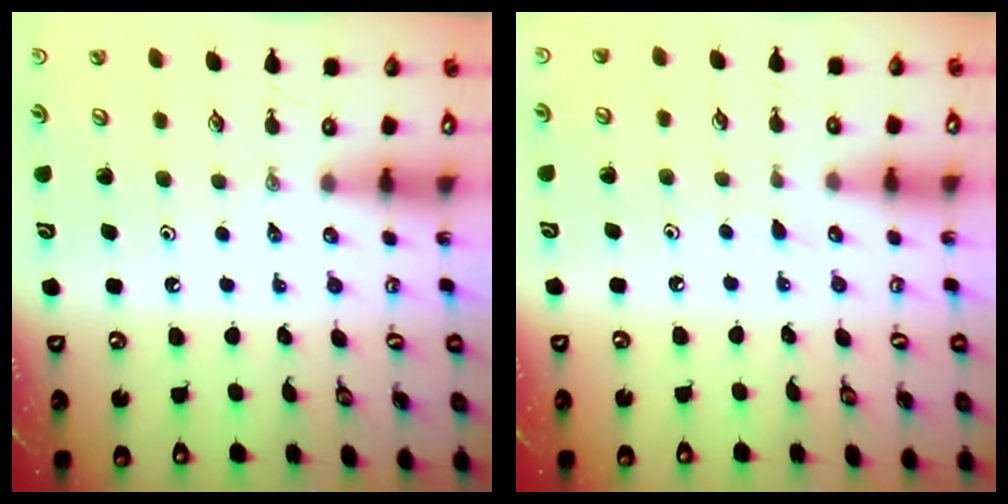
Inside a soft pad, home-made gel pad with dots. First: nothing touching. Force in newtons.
{"total": 2.9, "press": 2.9, "slide": 0.4}